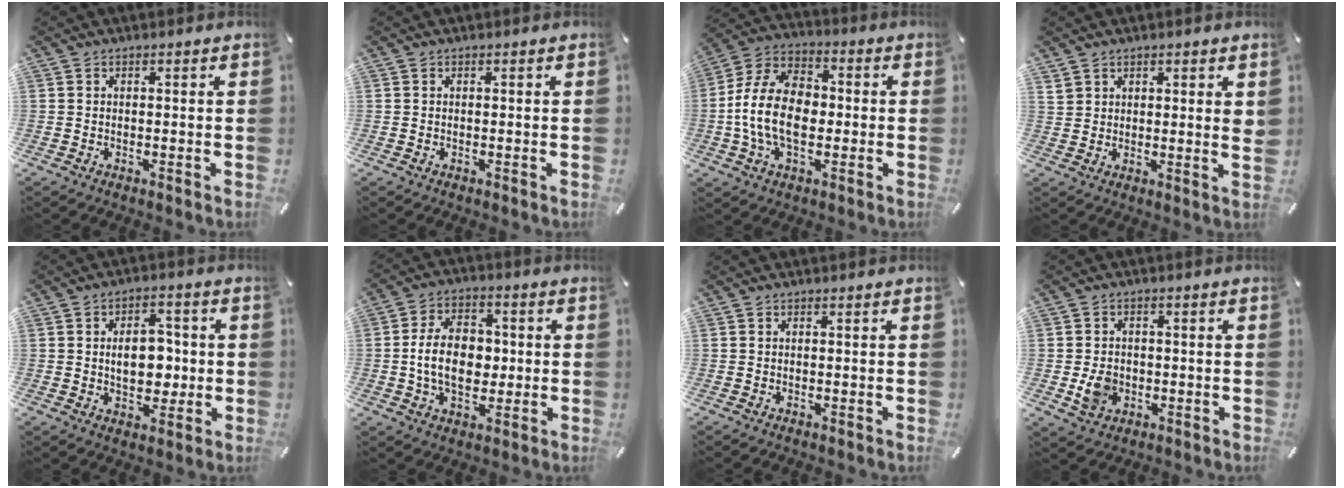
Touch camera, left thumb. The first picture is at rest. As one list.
[{"total": 0.0}, {"total": 13.9, "force": [-2.4, 9.2, 10.1], "torque": [-0.223, 0.012, -0.044]}, {"total": 3.4, "force": [2.4, 1.6, 1.7], "torque": [-0.031, -0.006, 0.045]}, {"total": 9.3, "force": [0.2, 6.4, 6.8], "torque": [-0.096, 0.000, 0.000]}, {"total": 11.9, "force": [-0.5, 8.2, 8.6], "torque": [-0.158, 0.006, -0.010]}, {"total": 0.0}, {"total": 5.8, "force": [-1.1, 4.9, 2.8], "torque": [-0.038, -0.003, -0.022]}]